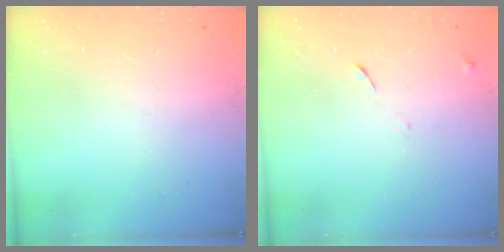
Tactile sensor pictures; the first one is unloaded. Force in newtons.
{"total": 6.2, "press": 6.2, "slide": 0.6}